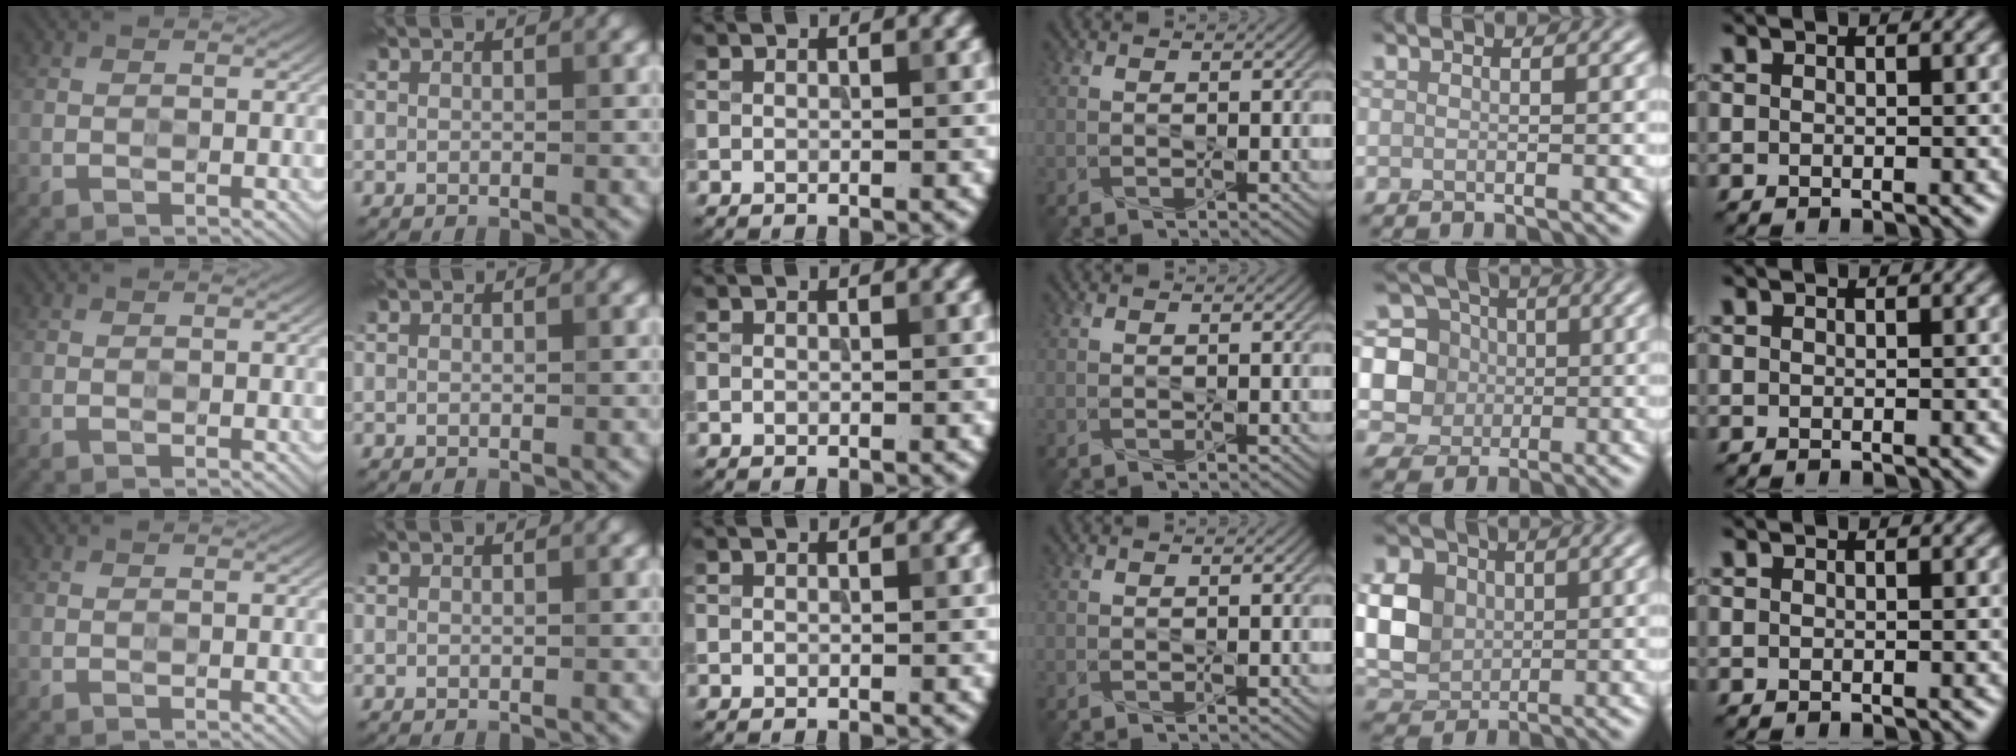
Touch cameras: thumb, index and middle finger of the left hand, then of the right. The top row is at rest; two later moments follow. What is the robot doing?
{"motion": "press", "object": "toy piano key"}